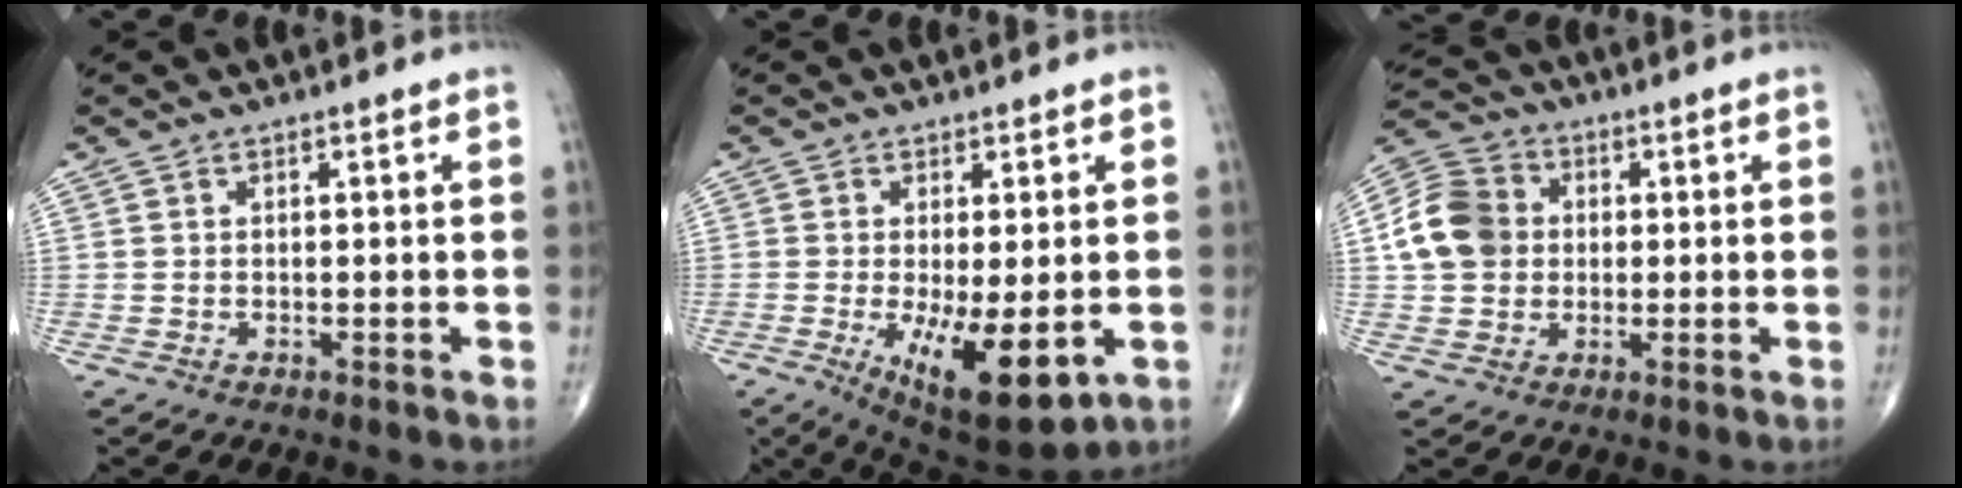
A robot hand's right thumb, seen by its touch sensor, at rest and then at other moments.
{"total": 12.8, "force": [-3.4, 4.6, 11.5], "torque": [-0.176, -0.025, -0.036]}
{"total": 10.6, "force": [0.6, 9.0, 5.5], "torque": [-0.093, 0.022, 0.002]}